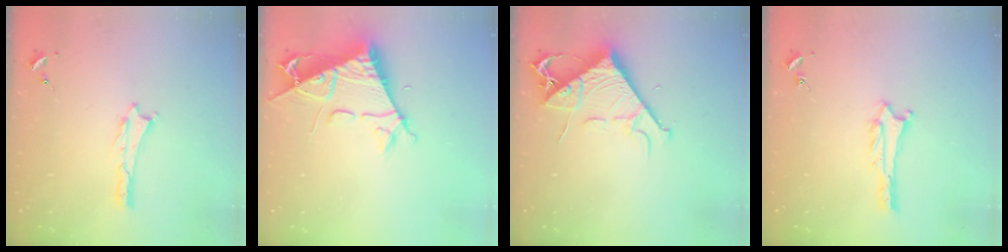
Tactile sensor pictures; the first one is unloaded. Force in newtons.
{"total": 8.8, "press": 8.8, "slide": 1.1}
{"total": 8.4, "press": 8.3, "slide": 1.1}
{"total": 2.7, "press": 2.7, "slide": 0.2}